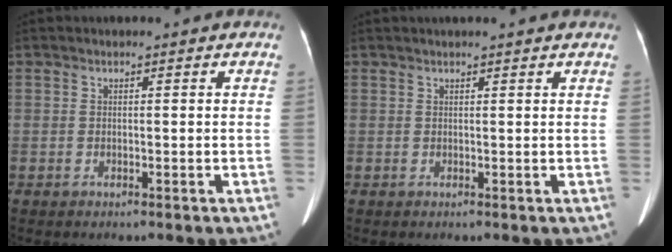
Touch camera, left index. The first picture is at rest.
{"total": 4.8, "force": [4.2, 0.3, 2.4], "torque": [-0.031, 0.029, 0.046]}